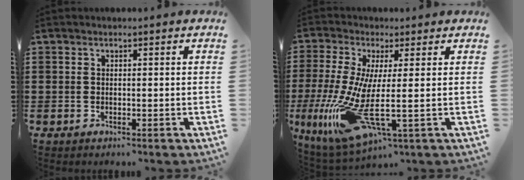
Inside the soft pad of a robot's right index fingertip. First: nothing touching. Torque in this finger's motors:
{"motor_torque": [2.14, 0.00, 1.05, 0.21]}